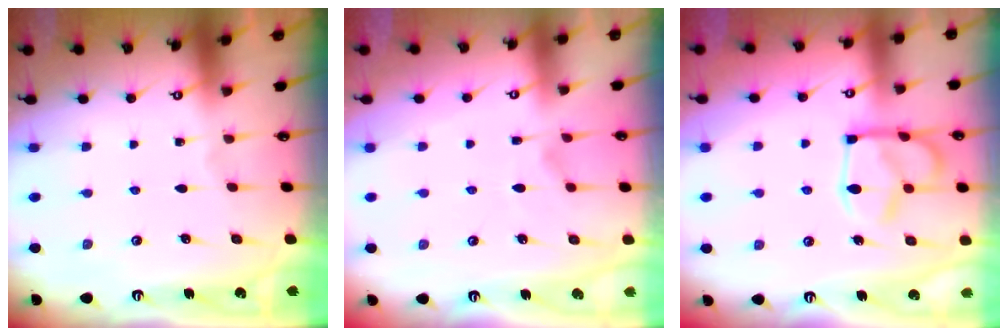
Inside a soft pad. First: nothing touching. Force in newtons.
{"total": 2.1, "press": 1.6, "slide": 1.3}
{"total": 12.8, "press": 12.8, "slide": 1.1}